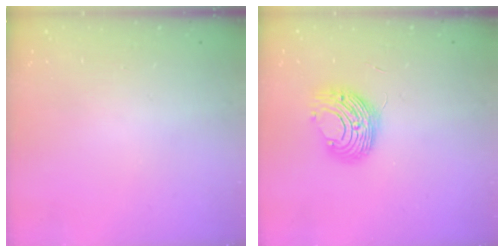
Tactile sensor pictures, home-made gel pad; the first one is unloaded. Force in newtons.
{"total": 9.7, "press": 9.7, "slide": 0.1}